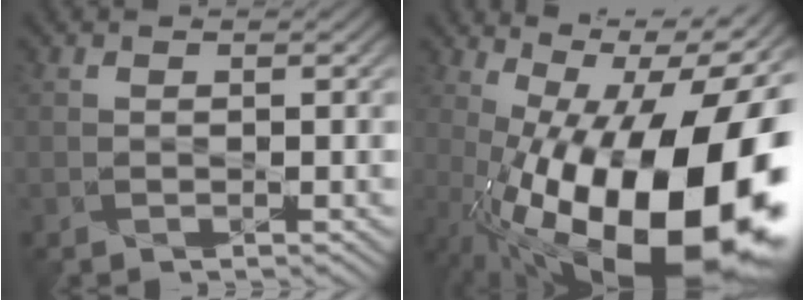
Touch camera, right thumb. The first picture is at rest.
{"total": 20.2, "force": [-4.5, 9.8, 17.0], "torque": [-0.234, -0.013, -0.071]}